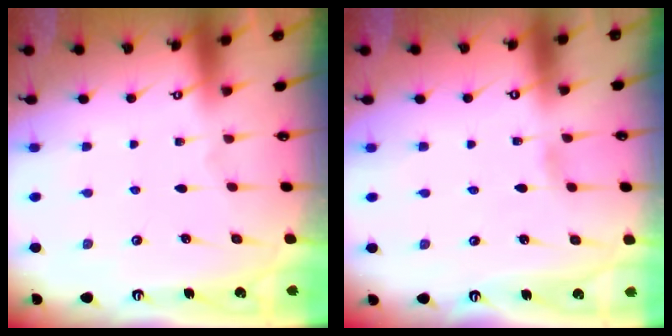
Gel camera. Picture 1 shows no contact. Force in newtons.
{"total": 1.9, "press": 1.9, "slide": 0.2}